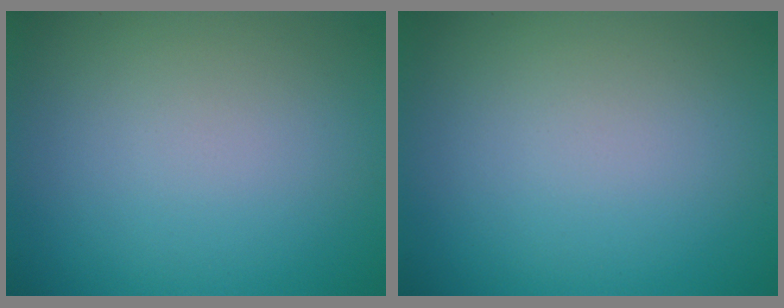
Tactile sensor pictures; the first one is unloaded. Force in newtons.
{"total": 0.0}